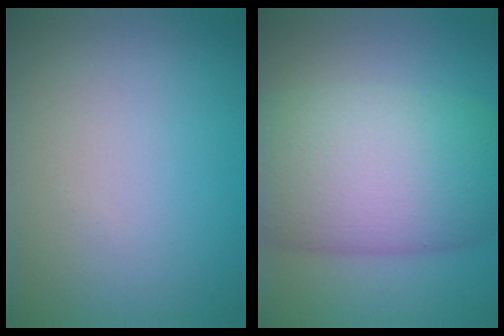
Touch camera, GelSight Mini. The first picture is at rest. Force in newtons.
{"total": 12.0, "press": 12.0, "slide": 0.6}